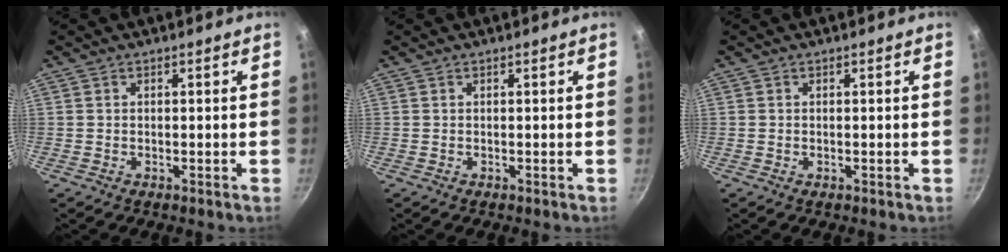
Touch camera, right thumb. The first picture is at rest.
{"total": 0.0}
{"total": 0.0}